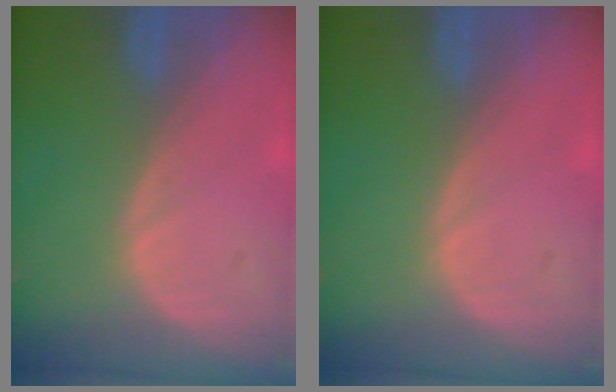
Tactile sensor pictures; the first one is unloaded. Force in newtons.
{"total": 0.0}